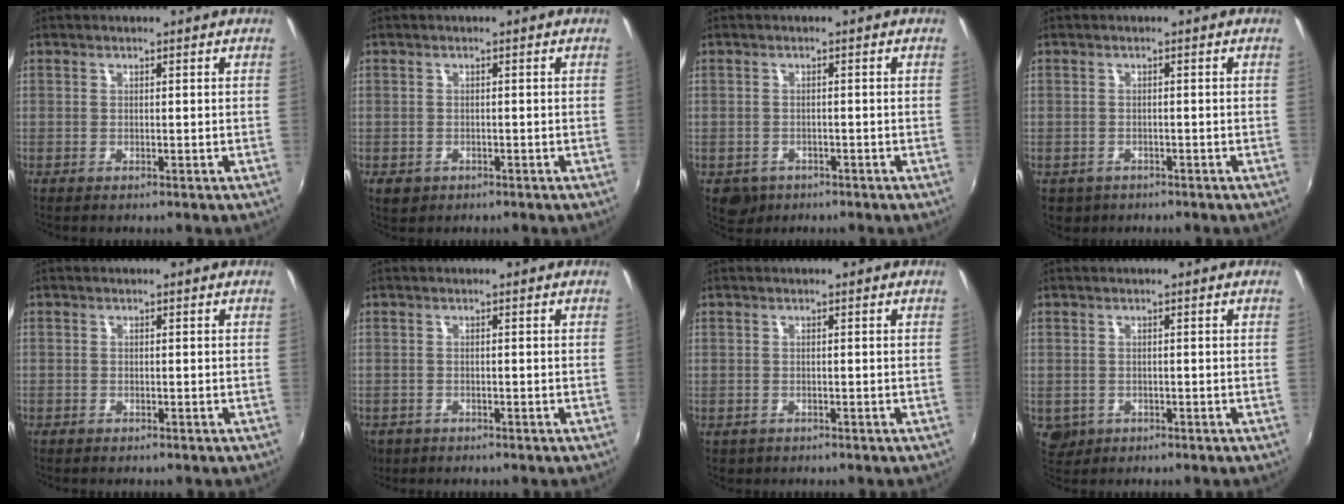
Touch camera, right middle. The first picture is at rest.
{"total": 2.6, "force": [-1.1, 2.1, 1.1], "torque": [-0.024, -0.005, -0.015]}
{"total": 3.7, "force": [-1.8, 2.9, 1.2], "torque": [-0.028, -0.005, -0.023]}
{"total": 3.4, "force": [-1.5, 2.8, 1.2], "torque": [-0.031, -0.006, -0.018]}
{"total": 0.9, "force": [-0.7, 0.6, 0.0], "torque": [-0.004, 0.003, -0.012]}
{"total": 5.0, "force": [-2.8, 3.6, 2.0], "torque": [-0.055, -0.012, -0.044]}
{"total": 1.4, "force": [-0.7, 1.2, 0.4], "torque": [-0.012, -0.004, -0.008]}
{"total": 3.2, "force": [-0.9, 2.9, 1.2], "torque": [-0.027, -0.005, -0.008]}